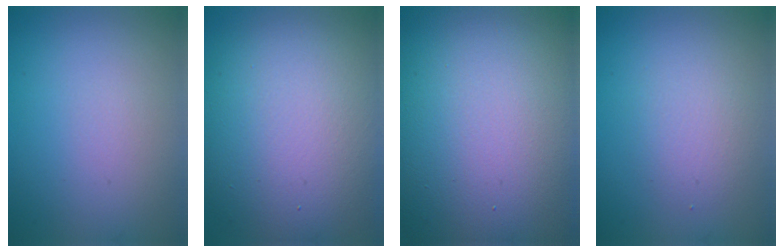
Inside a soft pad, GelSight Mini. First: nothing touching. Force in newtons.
{"total": 14.1, "press": 14.1, "slide": 0.8}
{"total": 22.6, "press": 22.6, "slide": 1.6}
{"total": 2.2, "press": 2.2, "slide": 0.1}